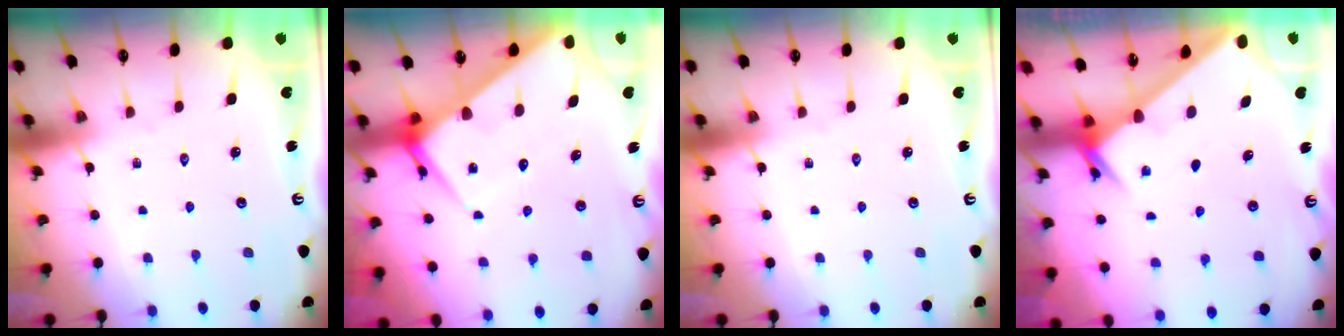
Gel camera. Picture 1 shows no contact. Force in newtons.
{"total": 7.3, "press": 7.3, "slide": 0.5}
{"total": 0.0}
{"total": 2.5, "press": 2.5, "slide": 0.3}